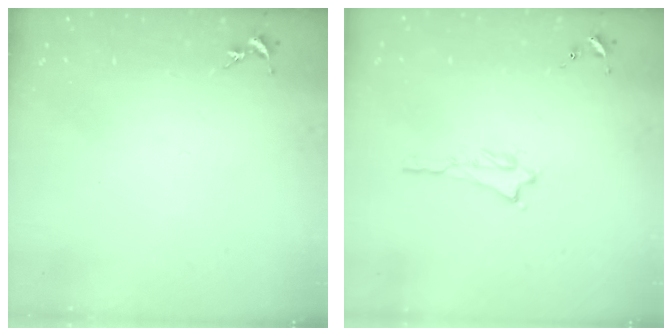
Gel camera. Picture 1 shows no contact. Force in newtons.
{"total": 0.8, "press": 0.8, "slide": 0.2}